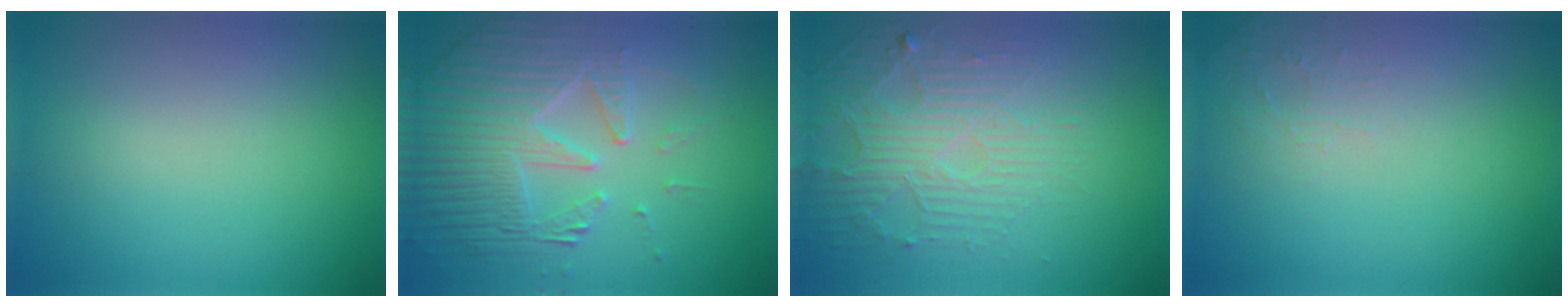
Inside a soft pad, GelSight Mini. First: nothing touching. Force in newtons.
{"total": 6.5, "press": 5.1, "slide": 4.1}
{"total": 4.8, "press": 3.4, "slide": 3.4}
{"total": 1.3, "press": 1.2, "slide": 0.3}